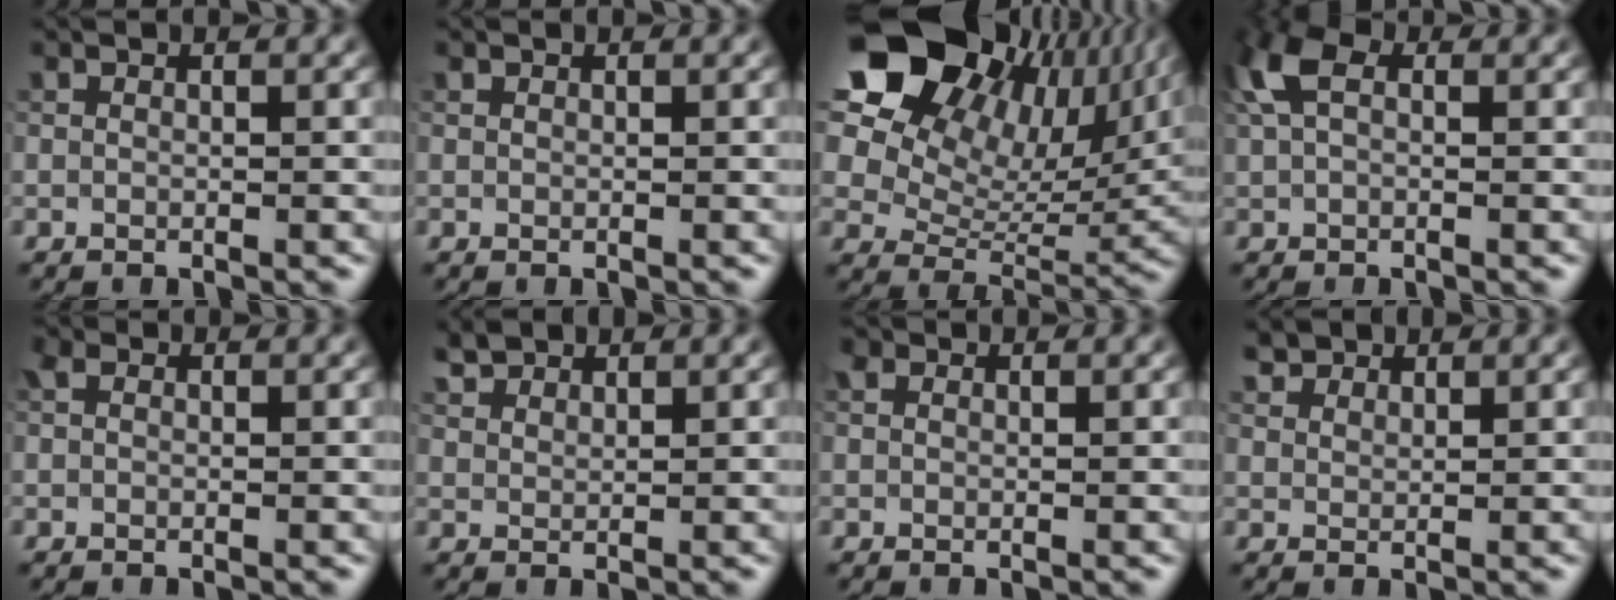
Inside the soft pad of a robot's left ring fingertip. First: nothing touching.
{"total": 0.0}
{"total": 17.4, "force": [9.8, 10.5, 9.9], "torque": [-0.184, 0.044, 0.166]}
{"total": 4.7, "force": [1.6, 2.7, 3.4], "torque": [-0.084, 0.017, 0.022]}
{"total": 1.1, "force": [0.3, 0.9, 0.7], "torque": [-0.011, 0.004, -0.002]}
{"total": 2.3, "force": [1.9, 0.9, 0.7], "torque": [-0.021, 0.007, 0.040]}
{"total": 1.1, "force": [0.5, 0.7, 0.5], "torque": [-0.008, 0.002, 0.002]}
{"total": 2.6, "force": [2.2, 1.2, 0.7], "torque": [-0.022, -0.005, 0.047]}